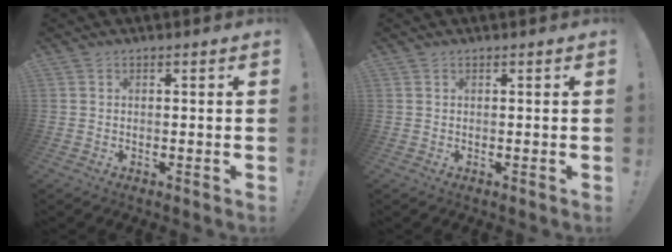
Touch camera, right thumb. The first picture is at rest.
{"total": 0.0}